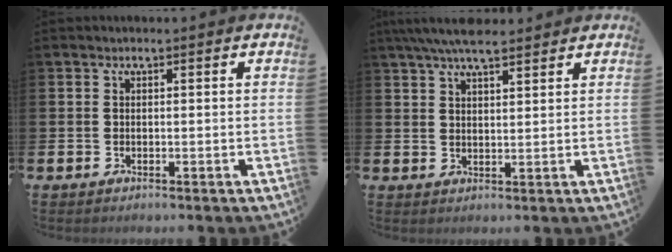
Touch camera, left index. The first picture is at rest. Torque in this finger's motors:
{"motor_torque": [1.08, -1.06, 0.17, 0.21]}